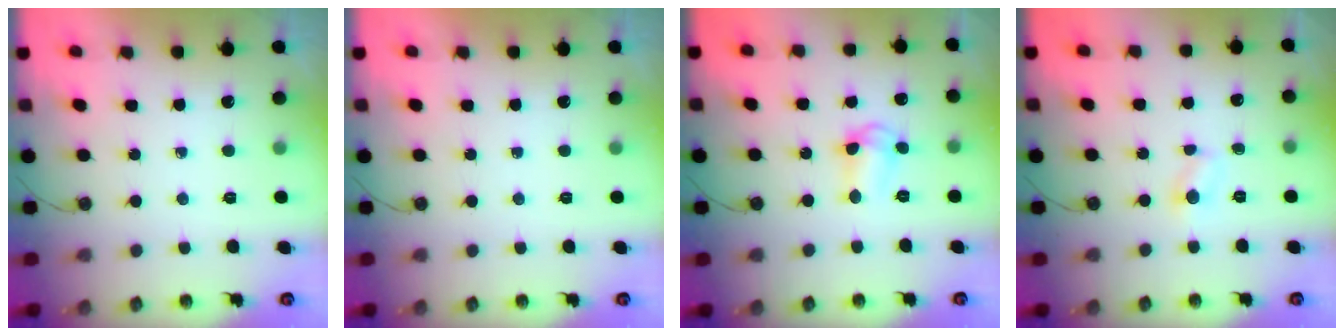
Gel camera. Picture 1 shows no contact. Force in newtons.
{"total": 0.0}
{"total": 7.1, "press": 6.4, "slide": 3.2}
{"total": 3.9, "press": 3.9, "slide": 0.3}